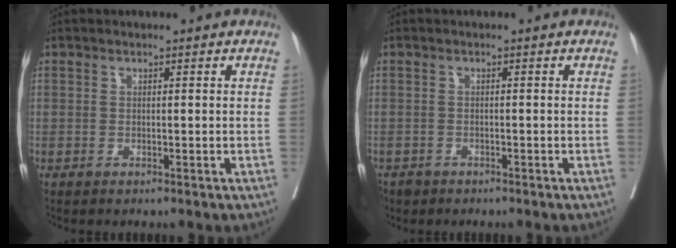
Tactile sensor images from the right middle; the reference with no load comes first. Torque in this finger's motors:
{"motor_torque": [-0.13, -0.46, 0.07, 0.05]}